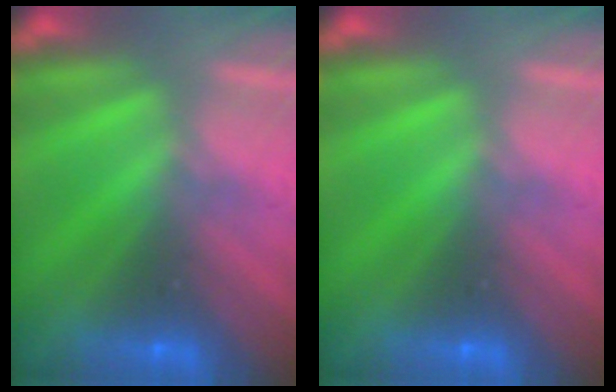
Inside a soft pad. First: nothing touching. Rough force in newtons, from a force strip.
{"total": 0.0}